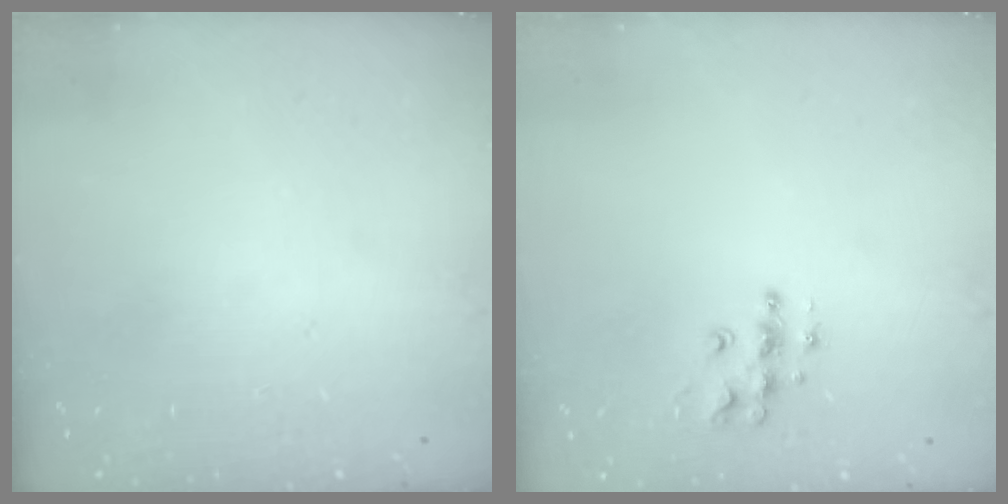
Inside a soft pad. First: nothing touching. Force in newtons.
{"total": 8.7, "press": 8.7, "slide": 0.5}